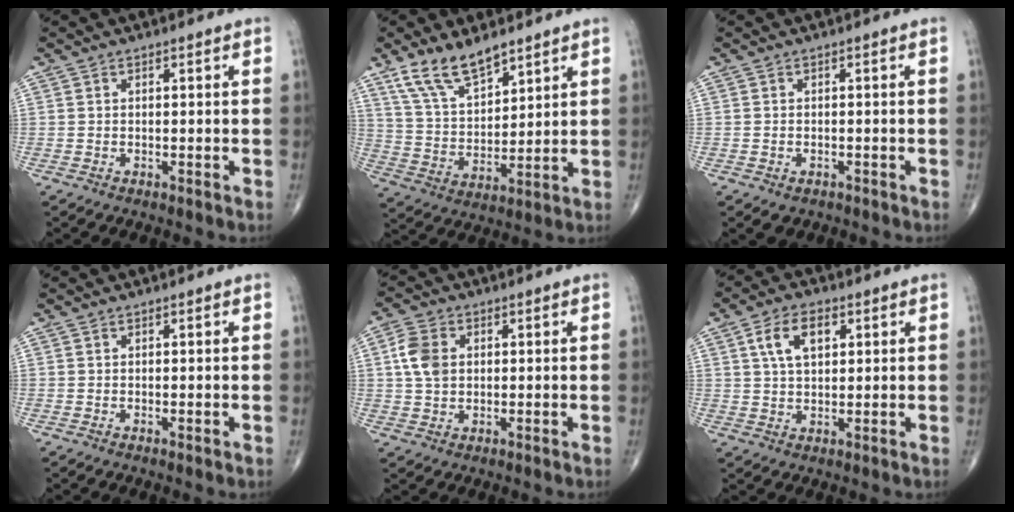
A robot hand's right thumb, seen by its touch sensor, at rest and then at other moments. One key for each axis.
{"total": 11.5, "fx": 8.2, "fy": 4.7, "fz": 6.4, "tx": -0.104, "ty": -0.041, "tz": 0.168}
{"total": 1.6, "fx": -0.8, "fy": 1.2, "fz": 0.8, "tx": -0.007, "ty": 0.006, "tz": -0.003}
{"total": 0.0}
{"total": 6.2, "fx": 1.2, "fy": 4.5, "fz": 4.0, "tx": -0.071, "ty": 0.002, "tz": 0.018}
{"total": 7.5, "fx": 2.7, "fy": 4.2, "fz": 5.5, "tx": -0.087, "ty": -0.001, "tz": 0.049}